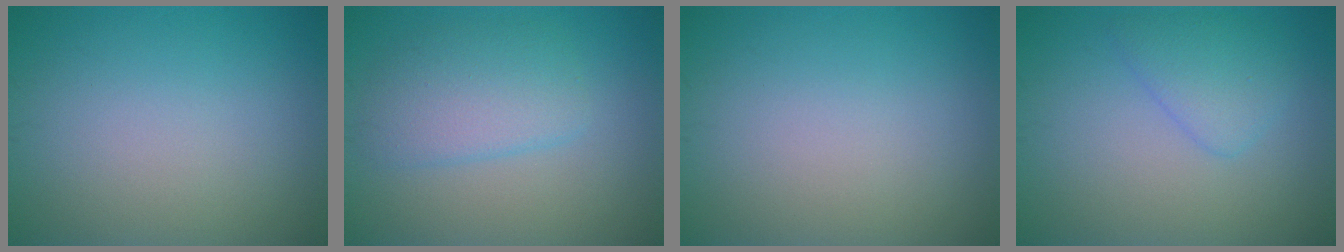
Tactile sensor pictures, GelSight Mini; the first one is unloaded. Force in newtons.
{"total": 3.9, "press": 3.9, "slide": 0.1}
{"total": 0.0}
{"total": 2.6, "press": 2.6, "slide": 0.0}